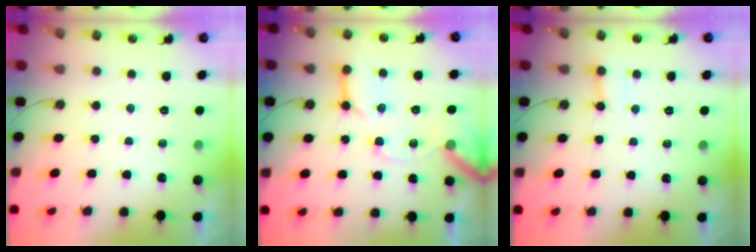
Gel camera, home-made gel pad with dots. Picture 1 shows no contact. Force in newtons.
{"total": 15.1, "press": 15.0, "slide": 1.7}
{"total": 3.3, "press": 3.2, "slide": 0.2}